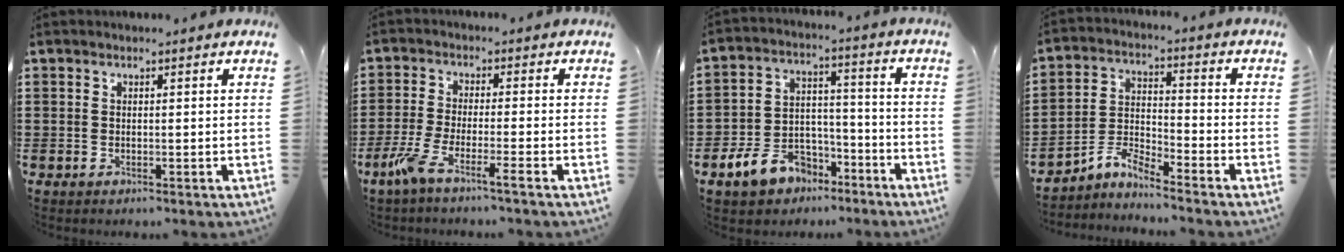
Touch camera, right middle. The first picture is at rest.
{"total": 5.1, "force": [-3.8, -0.4, 3.3], "torque": [-0.090, -0.022, -0.079]}
{"total": 7.9, "force": [-6.0, 4.8, 2.2], "torque": [-0.062, 0.031, -0.119]}
{"total": 4.9, "force": [-4.6, 0.7, 1.7], "torque": [-0.047, -0.001, -0.097]}